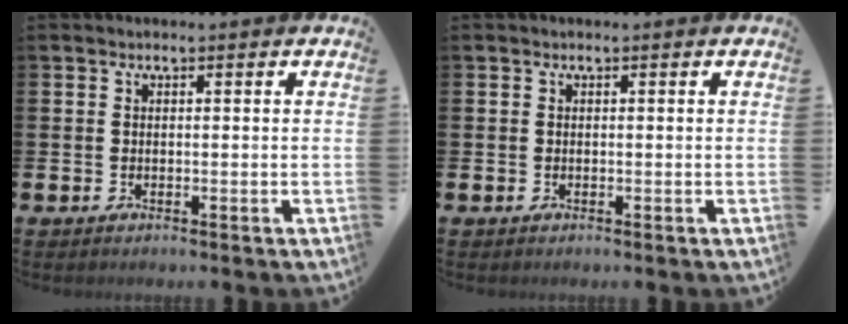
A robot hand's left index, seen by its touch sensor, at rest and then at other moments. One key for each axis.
{"total": 0.0}